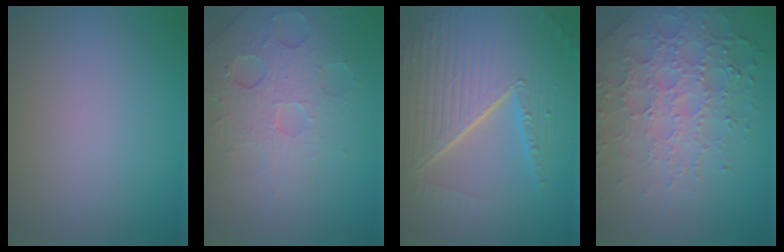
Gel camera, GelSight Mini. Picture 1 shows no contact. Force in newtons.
{"total": 5.1, "press": 4.2, "slide": 2.9}
{"total": 10.0, "press": 6.3, "slide": 7.8}
{"total": 6.7, "press": 4.9, "slide": 4.5}